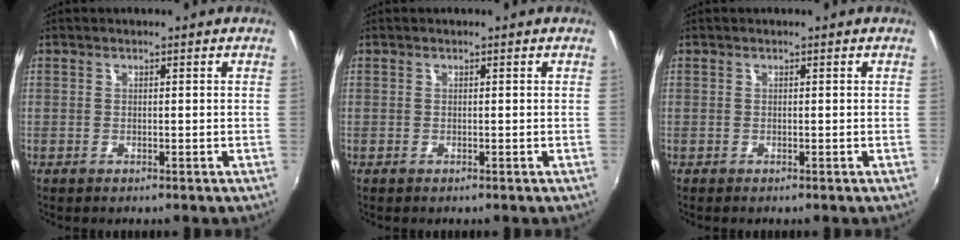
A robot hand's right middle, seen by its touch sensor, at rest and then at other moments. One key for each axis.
{"total": 0.0}
{"total": 0.0}